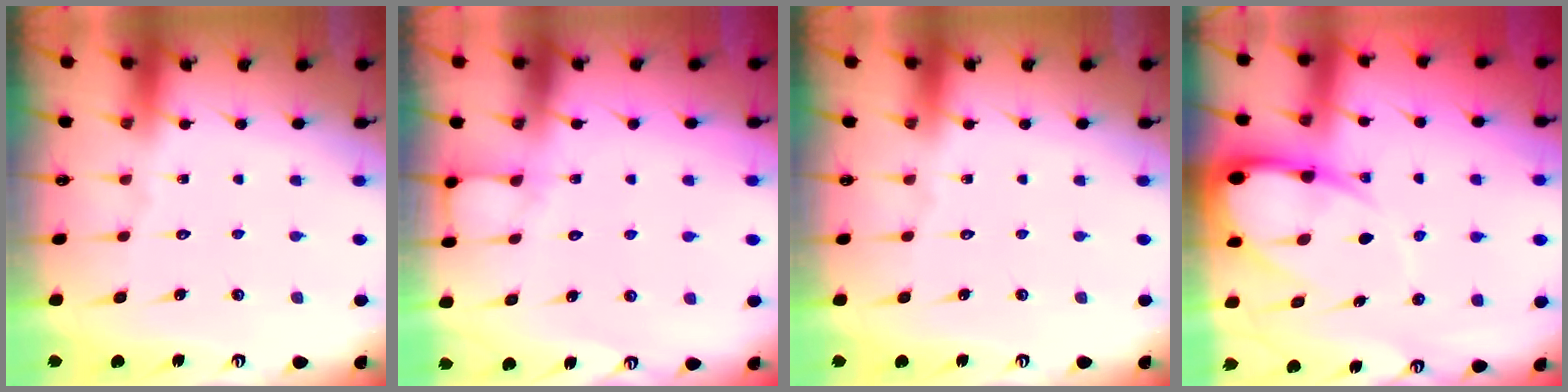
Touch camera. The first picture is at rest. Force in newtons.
{"total": 4.5, "press": 4.5, "slide": 0.4}
{"total": 0.0}
{"total": 12.3, "press": 12.2, "slide": 1.3}